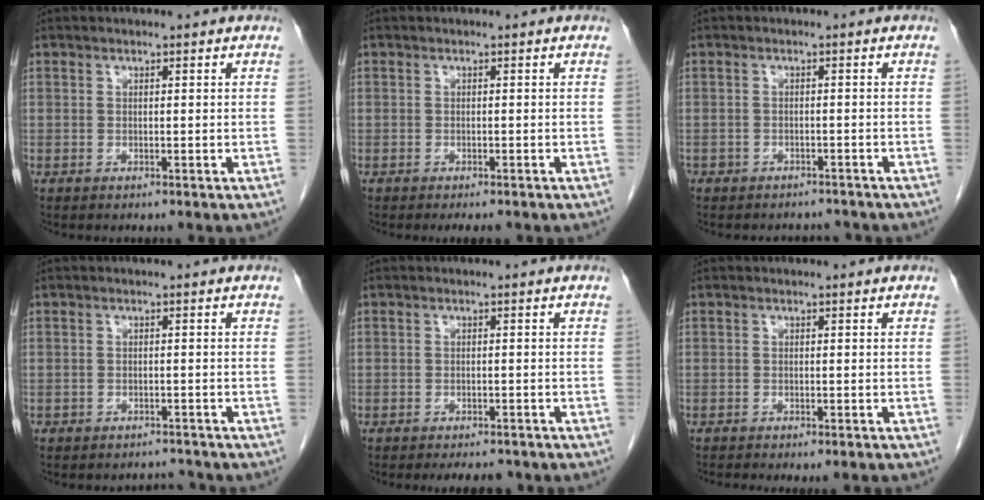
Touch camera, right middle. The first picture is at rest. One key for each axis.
{"total": 2.0, "fx": -1.6, "fy": 0.6, "fz": 1.0, "tx": -0.010, "ty": -0.004, "tz": -0.018}
{"total": 4.9, "fx": -4.3, "fy": 2.2, "fz": 0.5, "tx": -0.004, "ty": 0.011, "tz": -0.054}
{"total": 2.4, "fx": -2.3, "fy": 0.6, "fz": -0.5, "tx": 0.010, "ty": -0.003, "tz": -0.034}
{"total": 4.3, "fx": -3.8, "fy": 1.5, "fz": 1.5, "tx": -0.013, "ty": -0.004, "tz": -0.048}
{"total": 4.1, "fx": -3.6, "fy": 0.5, "fz": 1.9, "tx": -0.017, "ty": -0.007, "tz": -0.047}